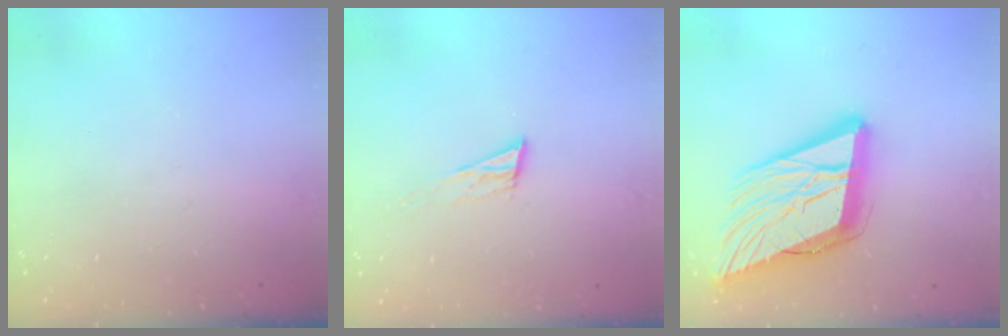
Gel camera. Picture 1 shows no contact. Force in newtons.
{"total": 6.4, "press": 6.4, "slide": 1.0}
{"total": 23.3, "press": 22.8, "slide": 5.1}